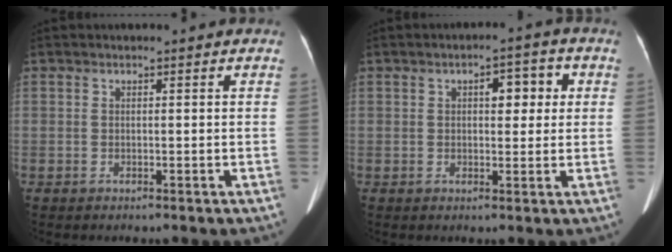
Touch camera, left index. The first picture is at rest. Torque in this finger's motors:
{"motor_torque": [0.14, 0.09, 0.07, 0.01]}